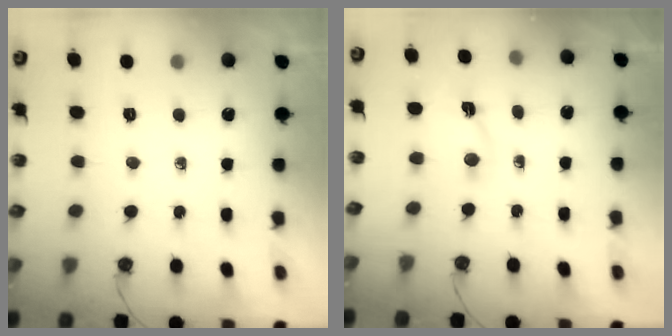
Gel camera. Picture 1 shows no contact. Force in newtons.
{"total": 1.4, "press": 1.4, "slide": 0.3}